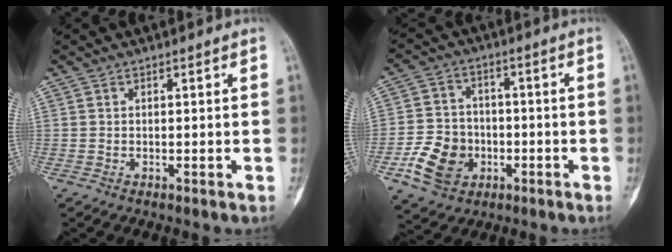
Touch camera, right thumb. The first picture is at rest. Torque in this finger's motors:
{"motor_torque": [-0.03, 0.19, 0.29, -0.09, 0.02]}